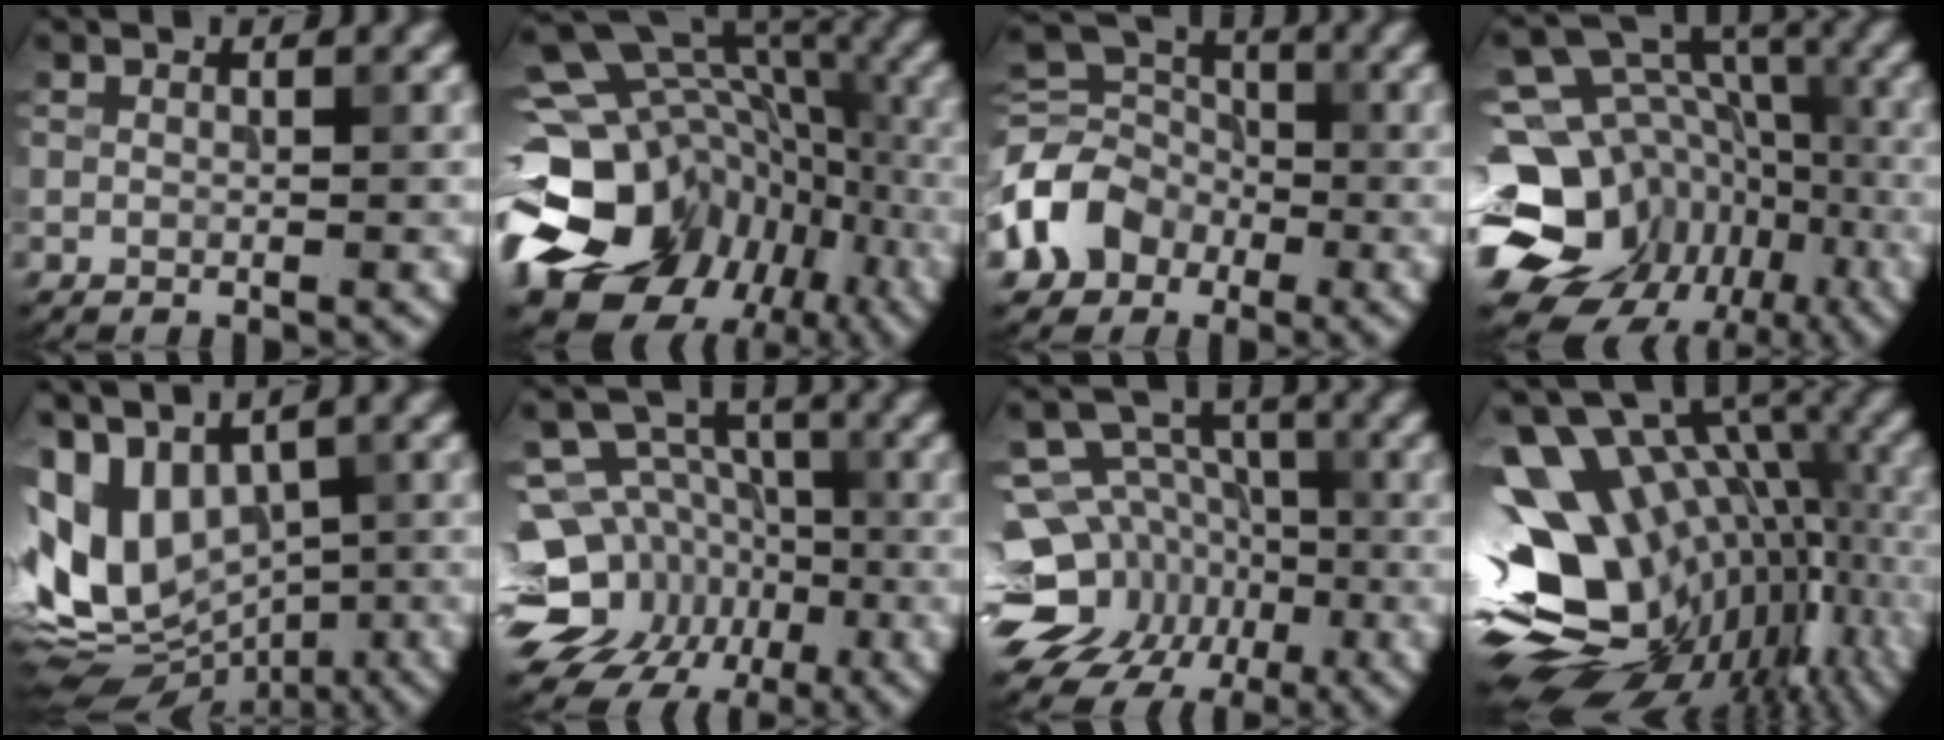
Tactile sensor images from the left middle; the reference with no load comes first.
{"total": 19.2, "force": [-7.6, 15.1, 9.1], "torque": [-0.167, -0.008, -0.114]}
{"total": 6.2, "force": [-2.4, 5.1, 2.7], "torque": [-0.054, 0.006, -0.065]}
{"total": 18.0, "force": [-6.2, 14.9, 7.9], "torque": [-0.165, -0.009, -0.084]}
{"total": 12.8, "force": [0.4, 8.3, 9.7], "torque": [-0.181, 0.006, 0.021]}
{"total": 13.1, "force": [-5.7, 10.9, 4.7], "torque": [-0.090, -0.011, -0.095]}
{"total": 11.7, "force": [-5.2, 9.7, 3.9], "torque": [-0.069, -0.004, -0.093]}
{"total": 16.8, "force": [-1.5, 10.4, 13.1], "torque": [-0.228, 0.001, -0.018]}